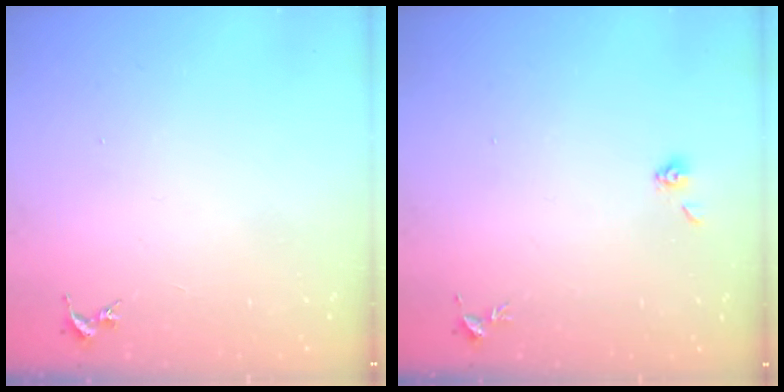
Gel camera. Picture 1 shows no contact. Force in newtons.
{"total": 3.7, "press": 3.5, "slide": 1.4}